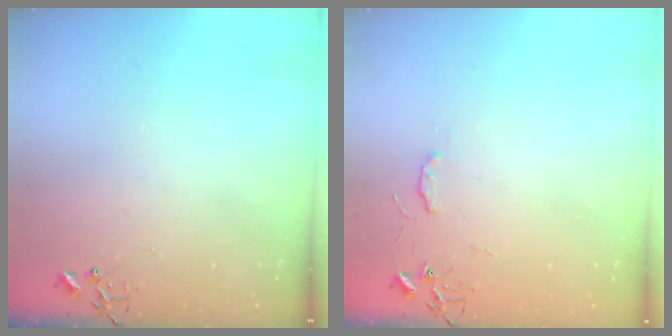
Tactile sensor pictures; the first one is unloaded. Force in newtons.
{"total": 4.9, "press": 4.9, "slide": 0.7}